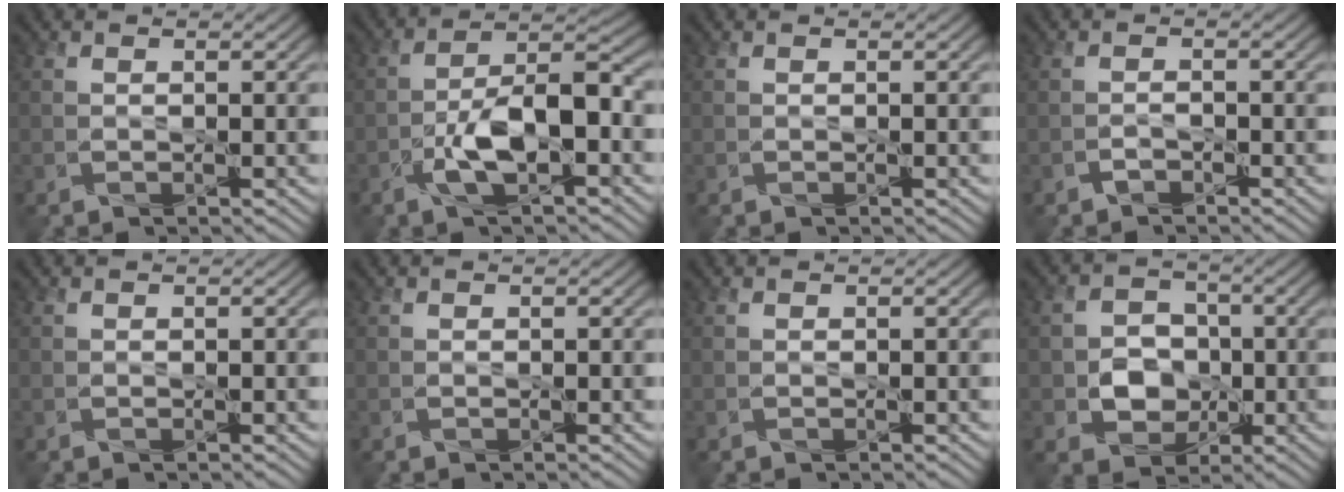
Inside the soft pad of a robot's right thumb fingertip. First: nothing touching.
{"total": 8.4, "force": [-3.1, 3.2, 7.1], "torque": [-0.127, 0.016, -0.060]}
{"total": 0.0}
{"total": 1.1, "force": [-0.9, 0.4, 0.3], "torque": [-0.006, 0.002, -0.016]}
{"total": 0.0}
{"total": 0.0}
{"total": 0.0}
{"total": 5.3, "force": [-1.1, 4.6, 2.4], "torque": [-0.043, -0.001, -0.030]}